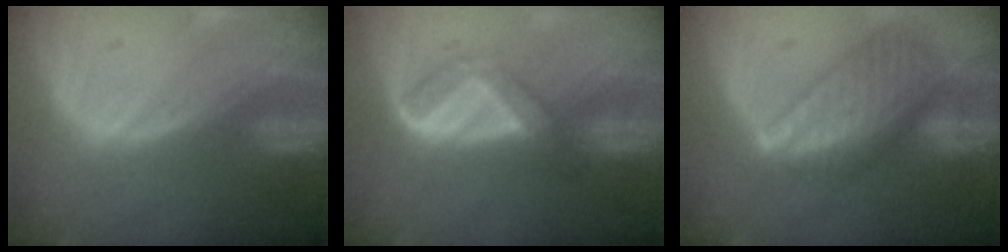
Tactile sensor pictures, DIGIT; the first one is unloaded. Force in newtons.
{"total": 5.5, "press": 4.6, "slide": 3.0}
{"total": 9.5, "press": 8.3, "slide": 4.6}